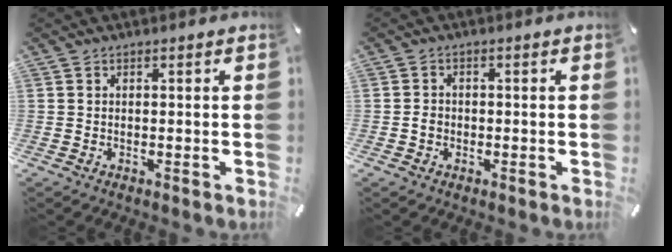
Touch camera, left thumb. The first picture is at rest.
{"total": 2.3, "force": [-0.6, 2.0, 0.9], "torque": [-0.017, 0.006, -0.013]}